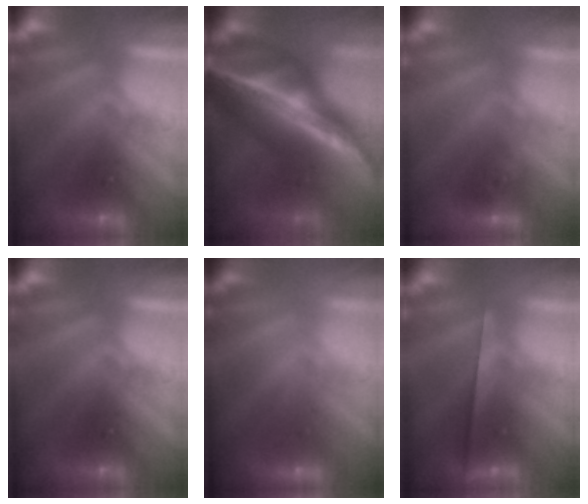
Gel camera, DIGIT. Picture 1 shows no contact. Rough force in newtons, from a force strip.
{"total": 5.8}
{"total": 2.9}
{"total": 0.0}
{"total": 2.3}
{"total": 2.3}